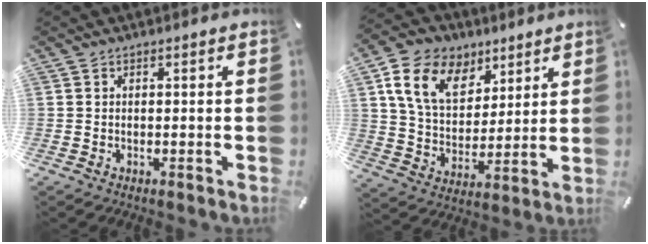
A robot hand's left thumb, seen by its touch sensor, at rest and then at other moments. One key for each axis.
{"total": 14.0, "fx": 7.2, "fy": 10.0, "fz": 6.8, "tx": -0.141, "ty": -0.023, "tz": 0.139}